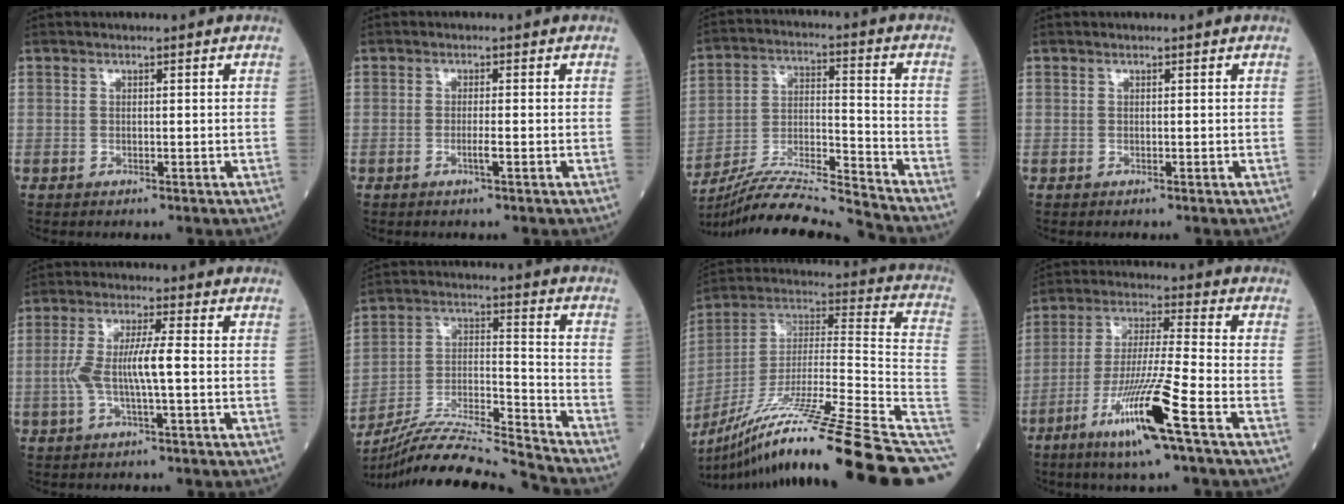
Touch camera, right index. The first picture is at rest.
{"total": 1.7, "force": [-0.7, -0.1, 1.5], "torque": [-0.029, -0.002, -0.013]}
{"total": 16.9, "force": [-16.1, -1.9, 4.7], "torque": [-0.085, 0.006, -0.278]}
{"total": 0.0}
{"total": 6.8, "force": [-0.7, 0.5, 6.7], "torque": [-0.144, 0.012, -0.017]}
{"total": 18.8, "force": [-17.9, -1.7, 5.6], "torque": [-0.110, 0.000, -0.307]}
{"total": 32.0, "force": [-22.7, -0.4, 22.5], "torque": [-0.291, -0.012, -0.368]}
{"total": 13.5, "force": [-6.8, -0.6, 11.7], "torque": [-0.230, -0.022, -0.126]}